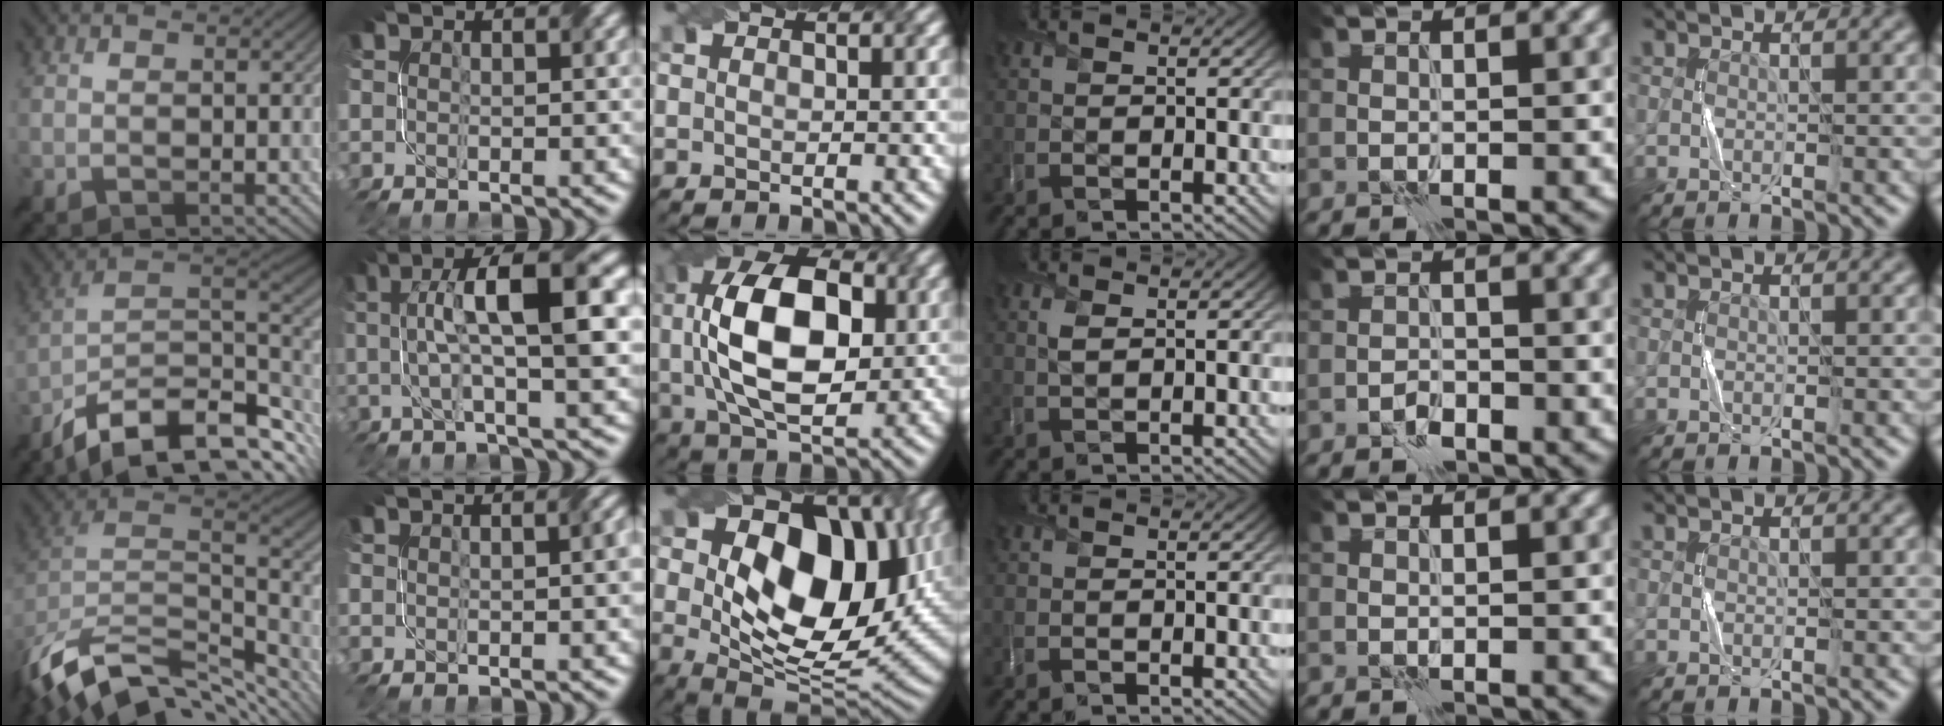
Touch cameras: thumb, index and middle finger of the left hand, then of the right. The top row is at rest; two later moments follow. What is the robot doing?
{"motion": "twist", "object": "screw"}